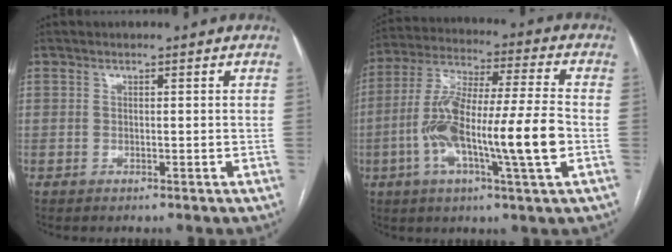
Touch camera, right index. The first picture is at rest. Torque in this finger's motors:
{"motor_torque": [1.76, -0.38, 0.64, 0.21]}